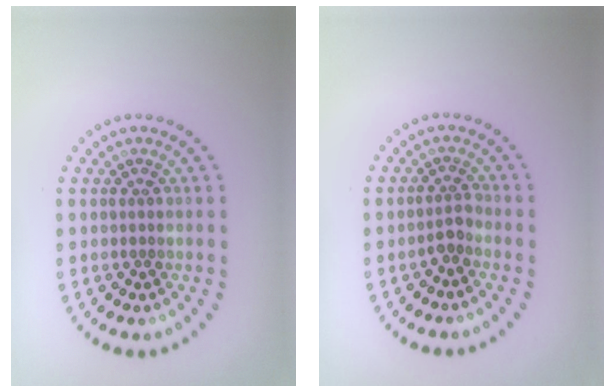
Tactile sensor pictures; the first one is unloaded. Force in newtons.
{"total": 1.4, "press": 1.0, "slide": 0.9}